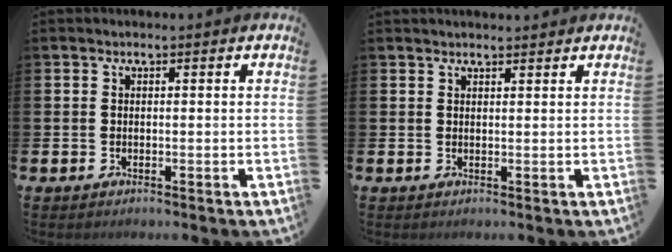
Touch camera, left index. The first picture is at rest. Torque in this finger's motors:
{"motor_torque": [1.00, -1.14, 0.14, 0.07]}